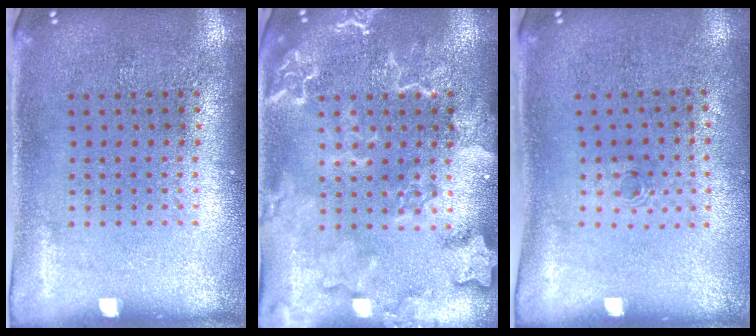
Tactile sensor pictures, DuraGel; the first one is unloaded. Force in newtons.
{"total": 2.6, "press": 2.6, "slide": 0.3}
{"total": 0.5, "press": 0.3, "slide": 0.4}